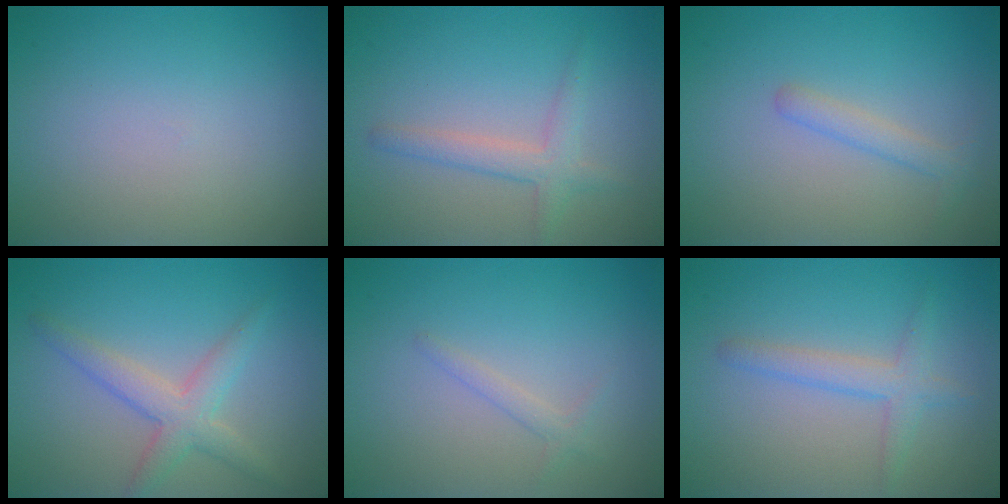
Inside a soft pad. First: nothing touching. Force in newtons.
{"total": 1.7, "press": 1.7, "slide": 0.2}
{"total": 1.6, "press": 1.6, "slide": 0.0}
{"total": 3.3, "press": 3.3, "slide": 0.1}
{"total": 1.0, "press": 1.0, "slide": 0.0}
{"total": 2.4, "press": 2.4, "slide": 0.1}